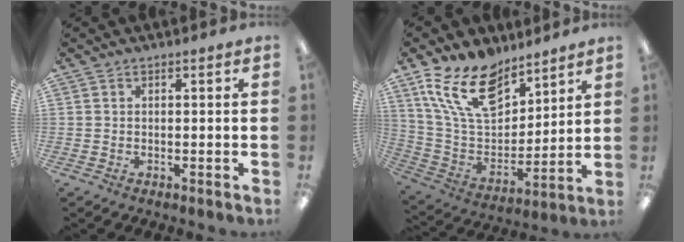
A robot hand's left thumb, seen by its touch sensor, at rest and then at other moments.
{"total": 18.6, "force": [11.9, 10.3, 9.9], "torque": [-0.188, -0.055, 0.221]}